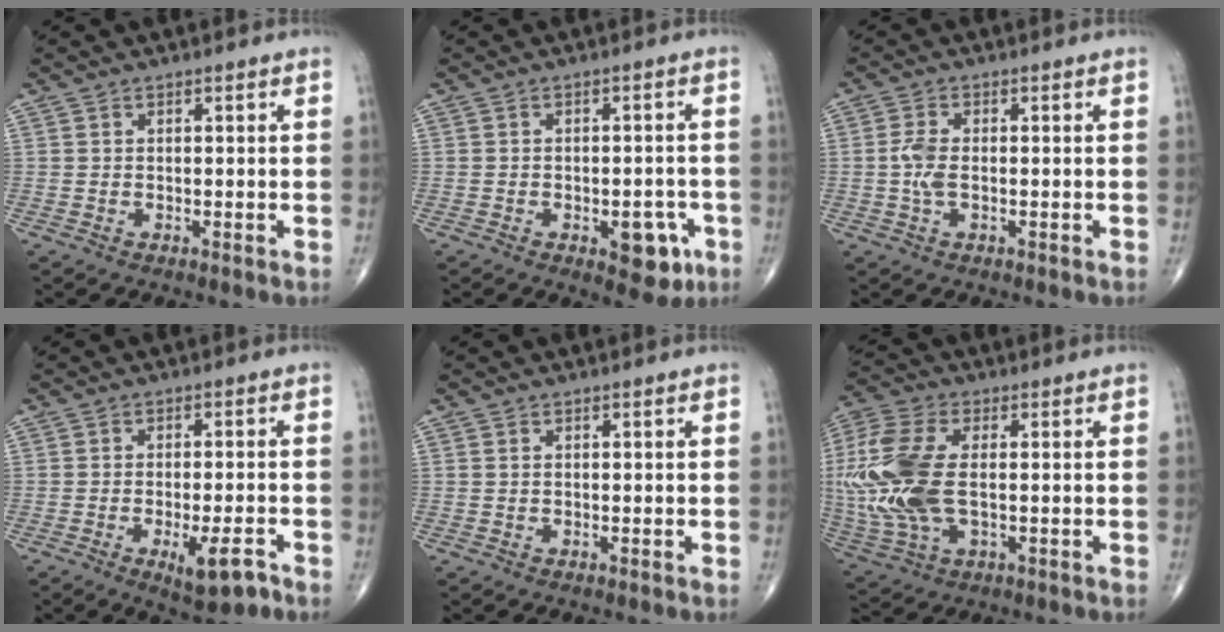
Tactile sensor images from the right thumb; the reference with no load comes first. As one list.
[{"total": 7.0, "force": [-2.9, 3.6, 5.4], "torque": [-0.043, 0.014, -0.029]}, {"total": 3.5, "force": [-0.4, 1.6, 3.1], "torque": [-0.080, 0.004, -0.009]}, {"total": 6.6, "force": [-3.7, 2.0, 5.1], "torque": [-0.075, 0.016, -0.051]}, {"total": 0.0}, {"total": 19.4, "force": [0.2, 10.4, 16.3], "torque": [-0.409, -0.006, 0.008]}]